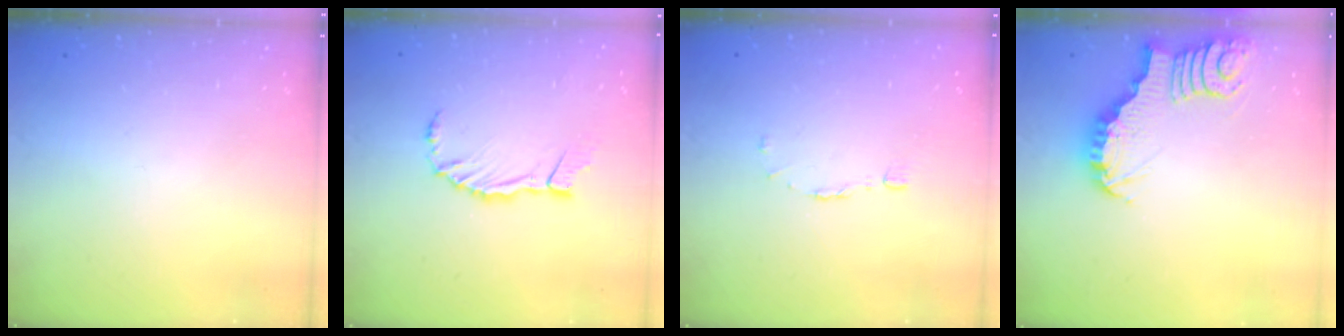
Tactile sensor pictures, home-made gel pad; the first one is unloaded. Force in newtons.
{"total": 5.2, "press": 5.2, "slide": 0.2}
{"total": 2.9, "press": 2.9, "slide": 0.2}
{"total": 3.7, "press": 3.6, "slide": 0.4}